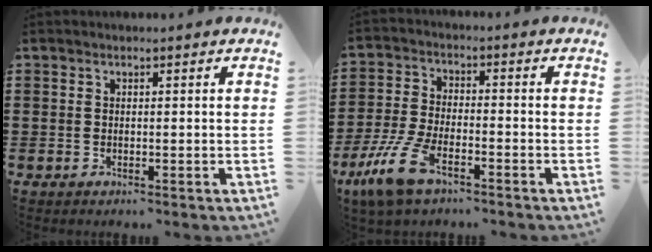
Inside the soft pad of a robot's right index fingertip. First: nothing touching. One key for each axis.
{"total": 8.7, "fx": -5.5, "fy": 2.8, "fz": 6.1, "tx": -0.151, "ty": -0.007, "tz": -0.109}